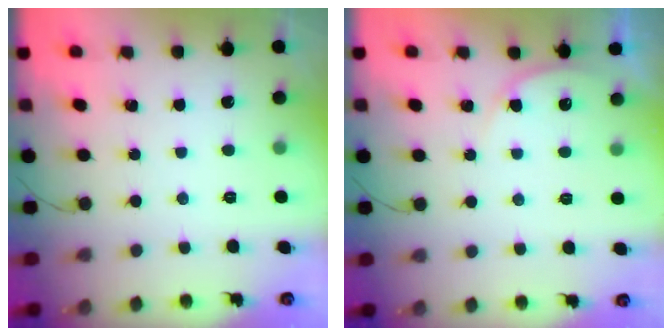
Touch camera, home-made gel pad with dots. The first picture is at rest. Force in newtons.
{"total": 3.8, "press": 3.8, "slide": 0.3}